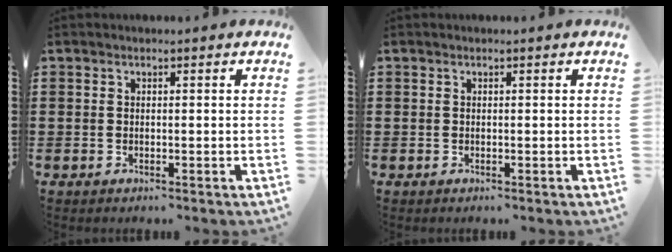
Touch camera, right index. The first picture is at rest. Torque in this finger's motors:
{"motor_torque": [0.90, 1.24, 0.00, 0.01]}